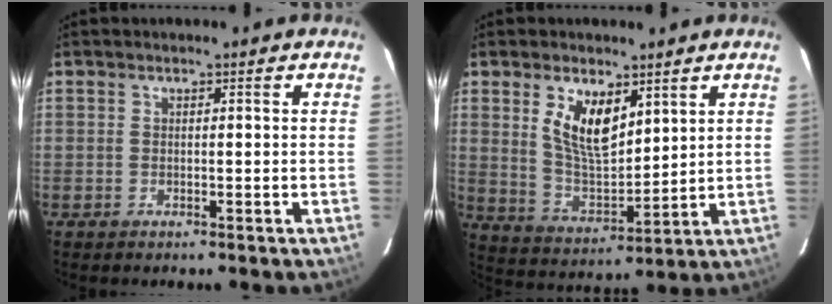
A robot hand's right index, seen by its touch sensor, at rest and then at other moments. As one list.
[{"total": 10.3, "force": [4.7, 4.8, 7.7], "torque": [-0.141, 0.004, 0.103]}]